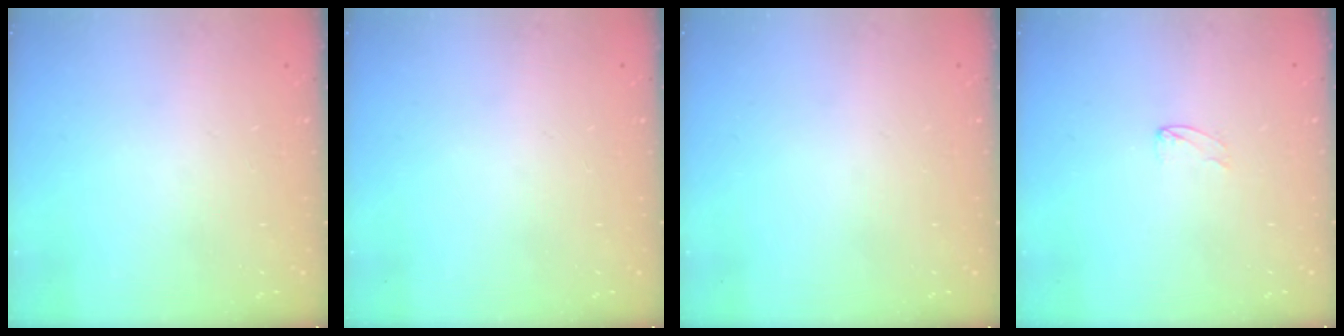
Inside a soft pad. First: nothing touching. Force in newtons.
{"total": 0.0}
{"total": 0.0}
{"total": 2.7, "press": 2.7, "slide": 0.2}